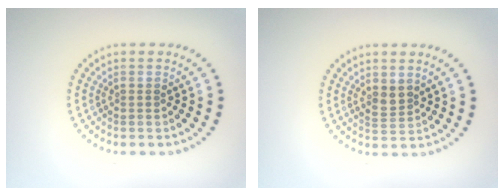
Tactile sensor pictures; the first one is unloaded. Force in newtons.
{"total": 1.7, "press": 1.5, "slide": 0.8}